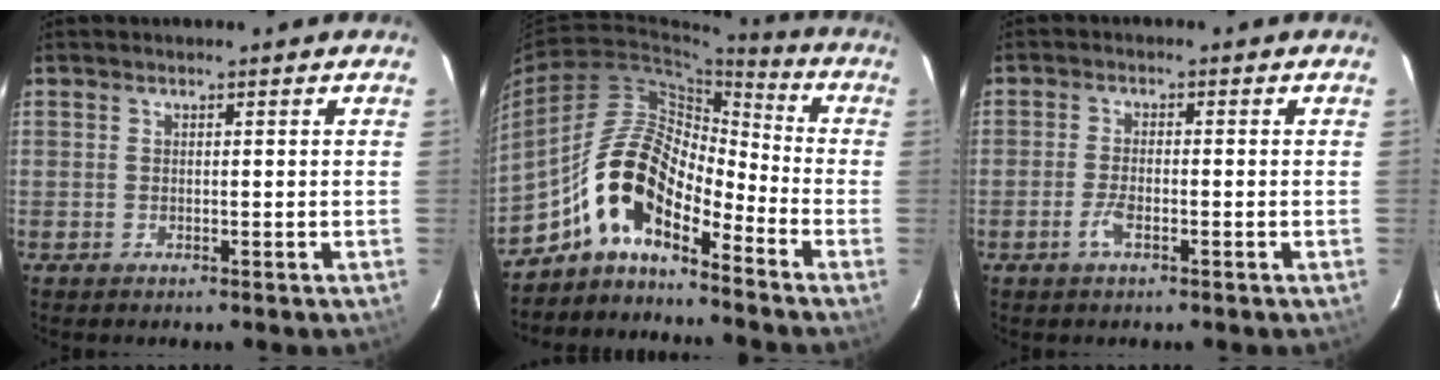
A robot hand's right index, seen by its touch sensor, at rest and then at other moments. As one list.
[{"total": 12.4, "force": [-8.5, 4.4, 7.9], "torque": [-0.147, 0.024, -0.173]}, {"total": 3.0, "force": [-1.6, 0.9, 2.4], "torque": [-0.057, 0.000, -0.032]}]